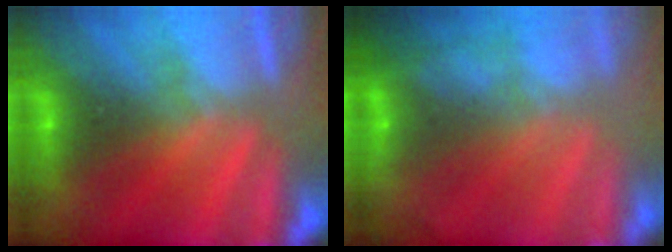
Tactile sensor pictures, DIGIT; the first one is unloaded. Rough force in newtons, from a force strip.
{"total": 6.9}